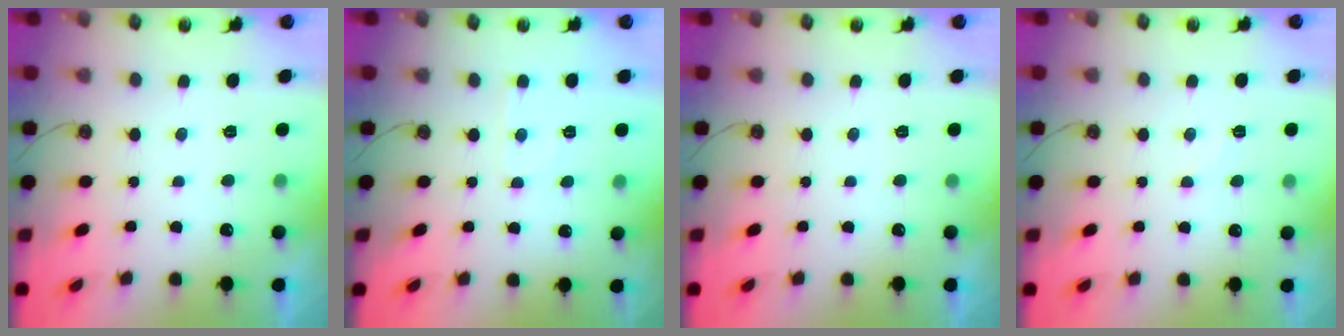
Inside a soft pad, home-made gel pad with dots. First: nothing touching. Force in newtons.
{"total": 2.5, "press": 2.5, "slide": 0.4}
{"total": 0.0}
{"total": 7.6, "press": 7.6, "slide": 0.8}